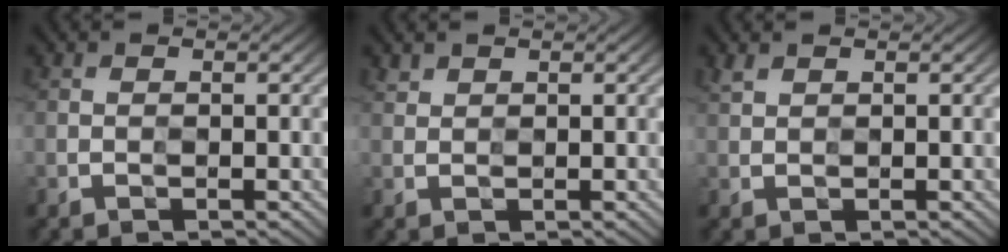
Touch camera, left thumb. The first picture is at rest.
{"total": 1.5, "force": [1.4, 0.4, -0.3], "torque": [0.003, 0.004, 0.033]}
{"total": 1.3, "force": [1.2, 0.3, -0.1], "torque": [-0.003, 0.002, 0.028]}